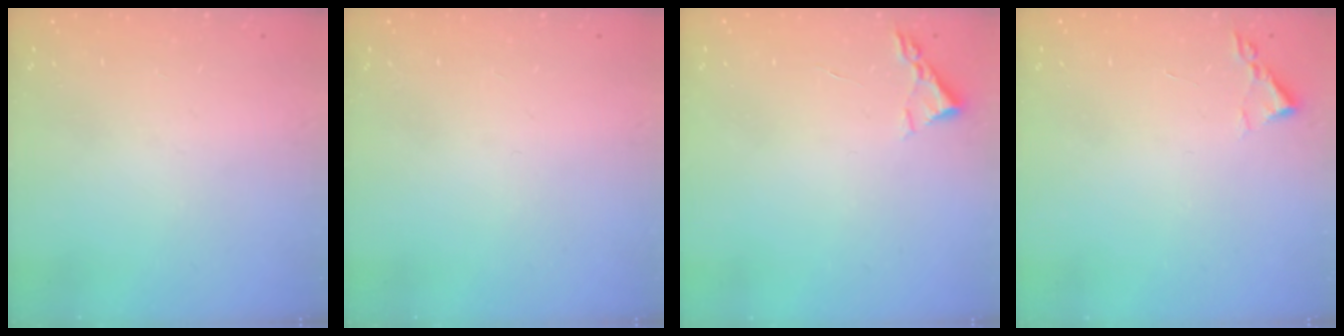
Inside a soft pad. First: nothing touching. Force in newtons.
{"total": 0.0}
{"total": 2.4, "press": 2.3, "slide": 0.3}
{"total": 1.8, "press": 1.8, "slide": 0.3}